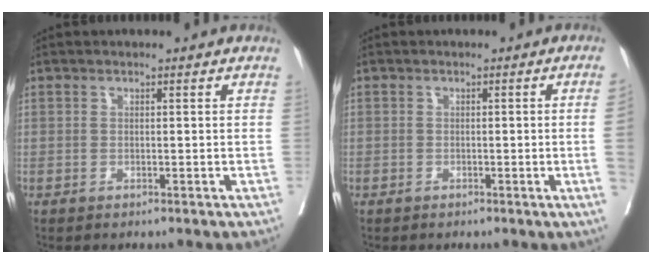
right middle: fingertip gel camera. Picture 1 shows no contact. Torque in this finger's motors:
{"motor_torque": [0.95, -1.19, -0.33, -0.21]}